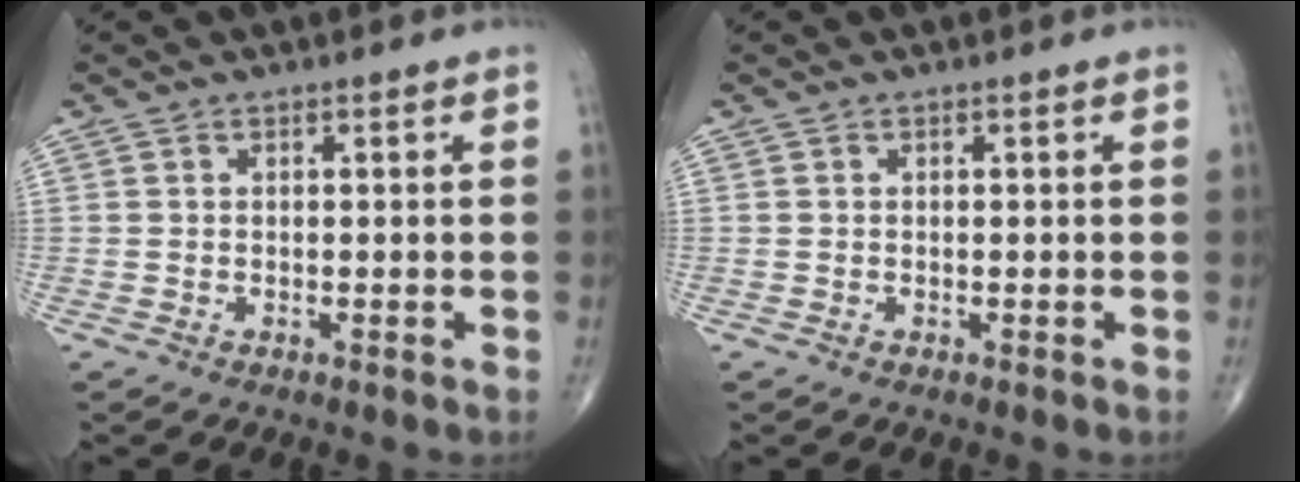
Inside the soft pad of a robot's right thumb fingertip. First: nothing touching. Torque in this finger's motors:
{"motor_torque": [0.01, 0.00, 0.06, 0.09, 0.01]}